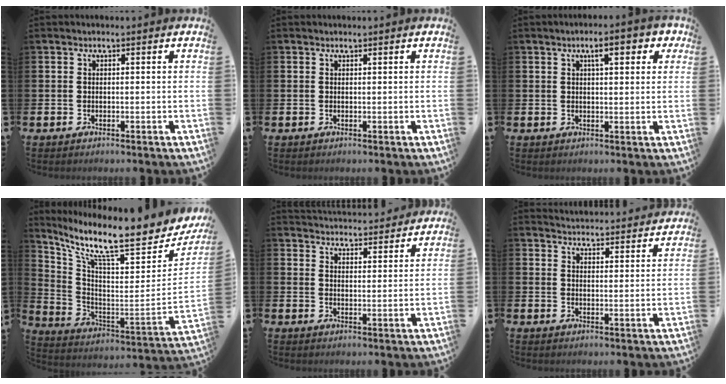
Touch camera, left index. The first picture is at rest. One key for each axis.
{"total": 0.0}
{"total": 5.3, "fx": 2.8, "fy": 1.9, "fz": 4.1, "tx": -0.051, "ty": -0.005, "tz": 0.038}
{"total": 11.0, "fx": 9.1, "fy": 1.4, "fz": 6.0, "tx": -0.139, "ty": -0.088, "tz": 0.144}
{"total": 4.6, "fx": 4.6, "fy": 0.5, "fz": -0.1, "tx": -0.002, "ty": -0.036, "tz": 0.080}
{"total": 4.4, "fx": 4.4, "fy": 0.4, "fz": -0.1, "tx": -0.009, "ty": -0.033, "tz": 0.078}